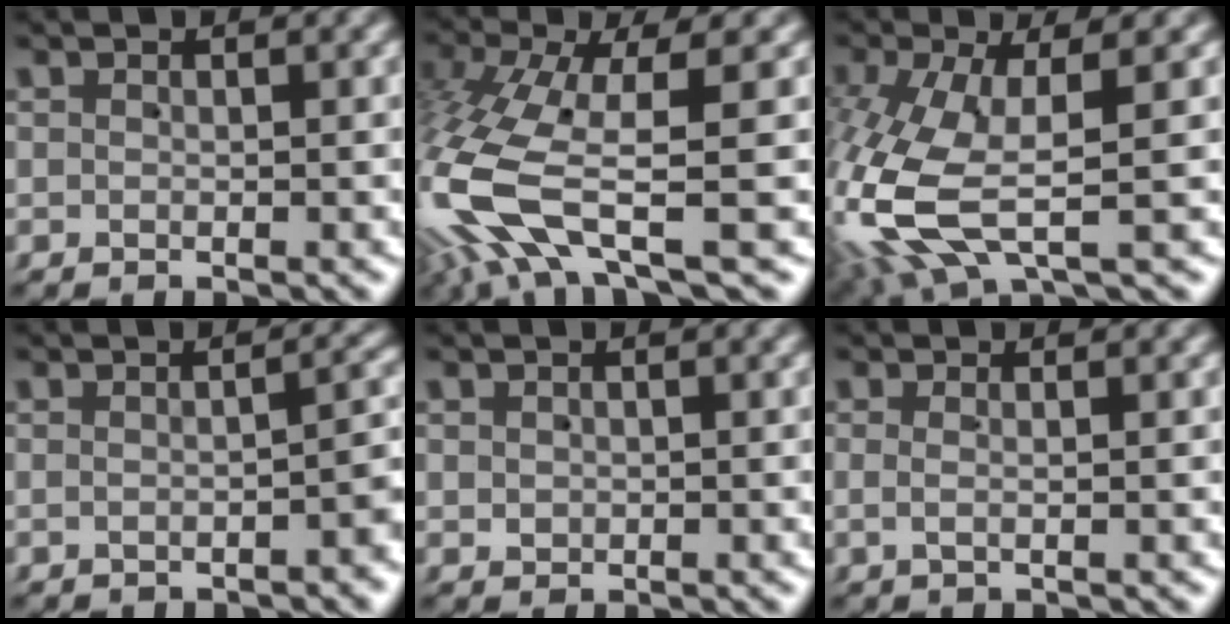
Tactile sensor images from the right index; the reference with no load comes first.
{"total": 8.5, "force": [-1.7, 3.9, 7.3], "torque": [-0.214, -0.035, -0.013]}
{"total": 9.0, "force": [-1.5, 5.0, 7.3], "torque": [-0.196, -0.028, -0.008]}
{"total": 2.1, "force": [-1.4, 0.4, 1.5], "torque": [-0.025, 0.005, -0.026]}
{"total": 0.8, "force": [0.3, 0.6, 0.5], "torque": [-0.013, 0.000, 0.010]}
{"total": 0.8, "force": [-0.1, -0.7, 0.4], "torque": [-0.012, 0.001, -0.004]}